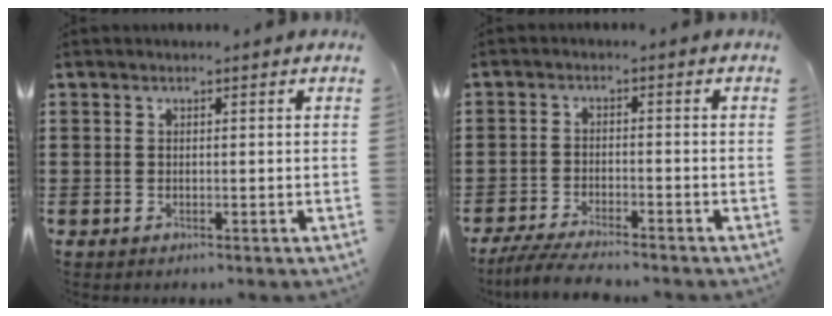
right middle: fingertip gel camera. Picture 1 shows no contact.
{"total": 4.5, "force": [-4.1, 0.3, 1.7], "torque": [-0.042, -0.011, -0.084]}